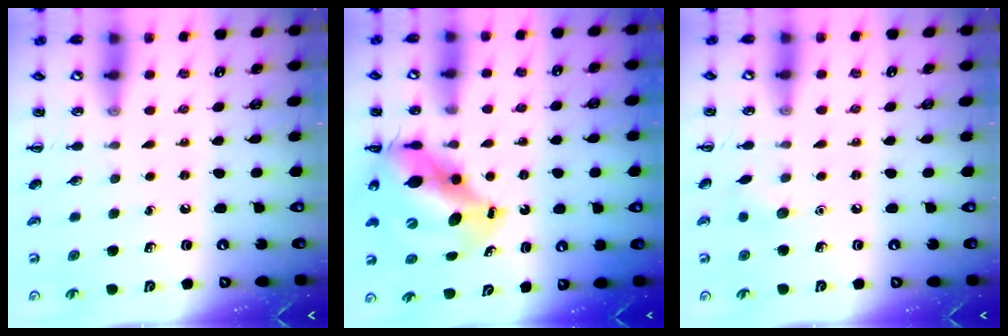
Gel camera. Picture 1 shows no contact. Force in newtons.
{"total": 11.6, "press": 11.3, "slide": 2.7}
{"total": 5.1, "press": 4.9, "slide": 1.5}